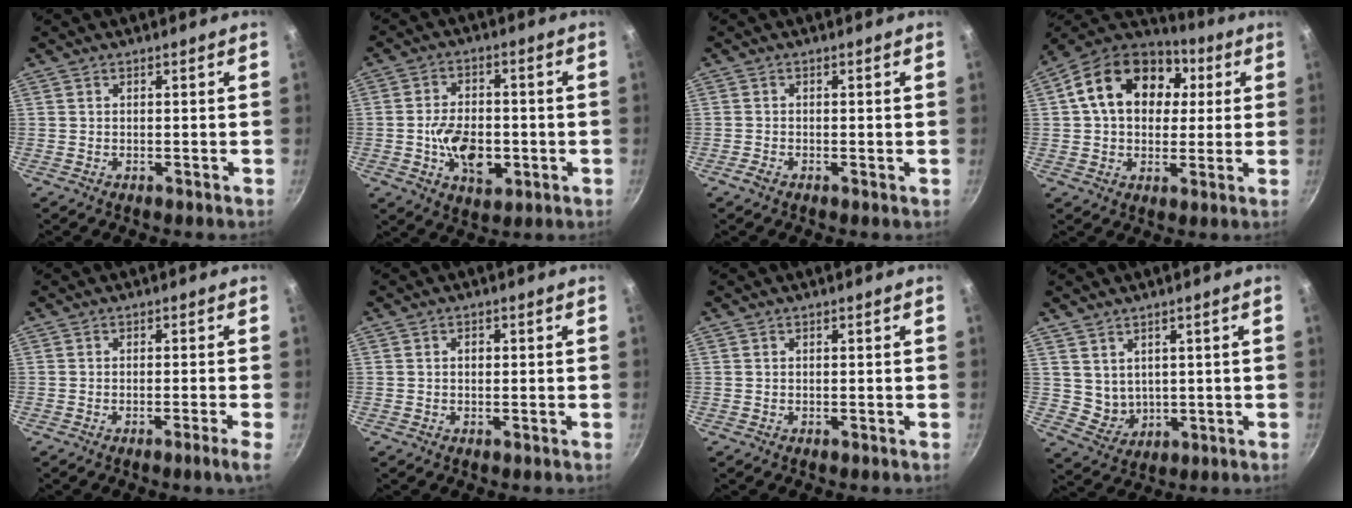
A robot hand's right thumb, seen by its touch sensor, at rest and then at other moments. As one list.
[{"total": 11.0, "force": [-2.1, 7.0, 8.2], "torque": [-0.116, 0.010, -0.033]}, {"total": 1.3, "force": [-0.7, 0.5, 0.9], "torque": [-0.021, 0.003, -0.020]}, {"total": 19.3, "force": [4.6, 14.2, 12.2], "torque": [-0.192, 0.023, 0.063]}, {"total": 2.7, "force": [-1.4, -0.5, 2.3], "torque": [-0.046, 0.006, -0.023]}, {"total": 1.2, "force": [0.1, 0.9, 0.7], "torque": [-0.011, 0.003, 0.002]}, {"total": 0.0}, {"total": 4.6, "force": [1.9, 3.8, 1.8], "torque": [-0.015, -0.009, 0.052]}]